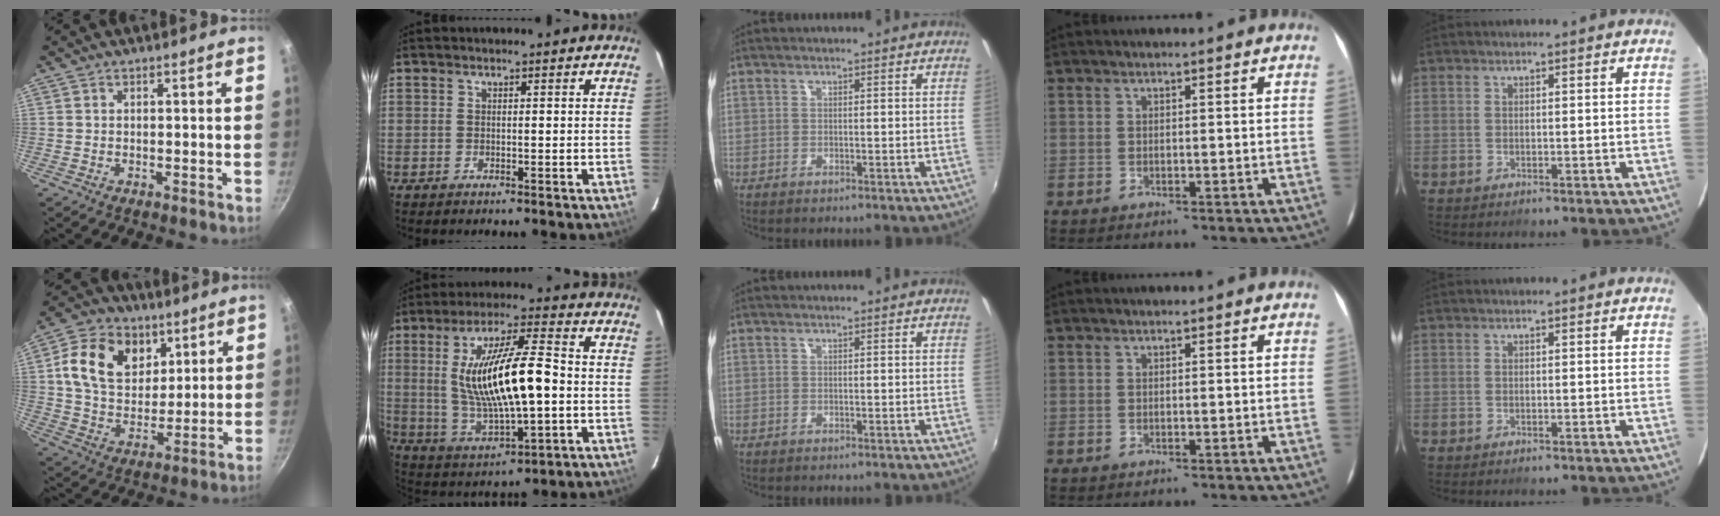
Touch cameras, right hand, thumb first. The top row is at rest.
{"thumb": {"total": 16.0, "force": [5.8, 11.7, 9.1], "torque": [-0.136, -0.016, 0.097]}, "index": {"total": 17.9, "force": [0.1, 4.4, 17.3], "torque": [-0.323, -0.003, 0.017]}}